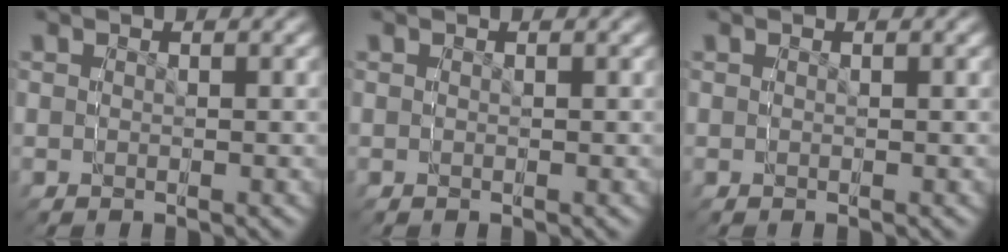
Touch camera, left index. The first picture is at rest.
{"total": 0.0}
{"total": 0.0}